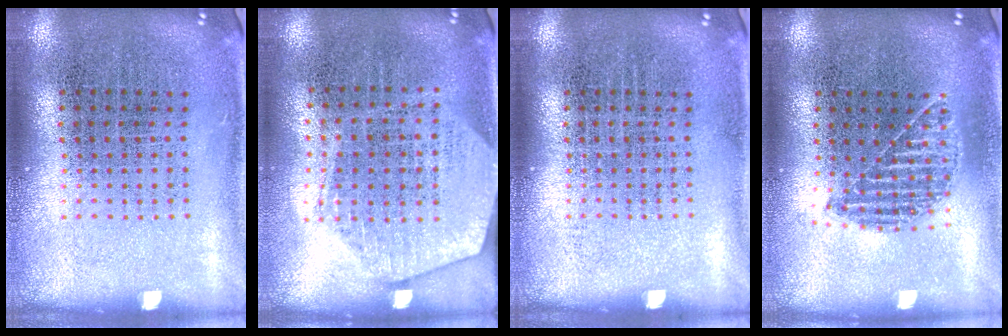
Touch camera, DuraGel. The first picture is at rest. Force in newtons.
{"total": 1.9, "press": 1.7, "slide": 0.9}
{"total": 0.0}
{"total": 1.1, "press": 1.0, "slide": 0.5}